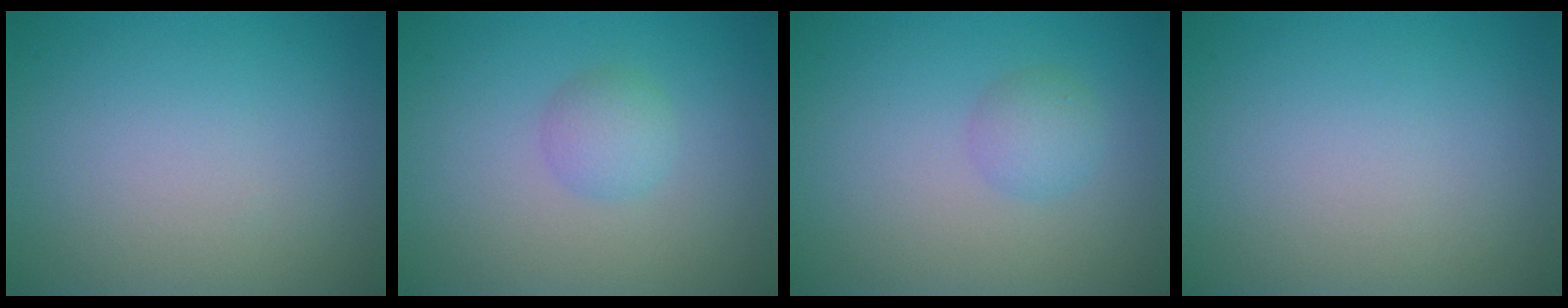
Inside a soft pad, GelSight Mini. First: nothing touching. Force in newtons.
{"total": 1.8, "press": 1.8, "slide": 0.0}
{"total": 1.8, "press": 1.8, "slide": 0.0}
{"total": 0.0}